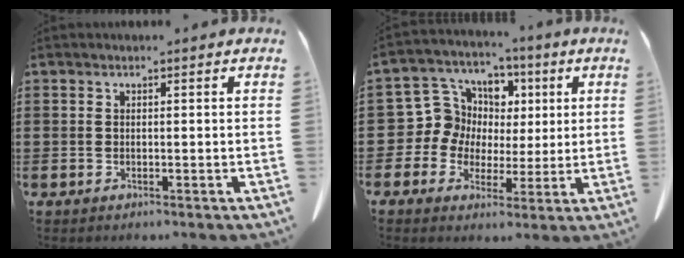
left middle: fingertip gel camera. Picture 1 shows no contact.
{"total": 8.5, "force": [2.2, 8.0, 1.5], "torque": [-0.083, -0.013, 0.043]}